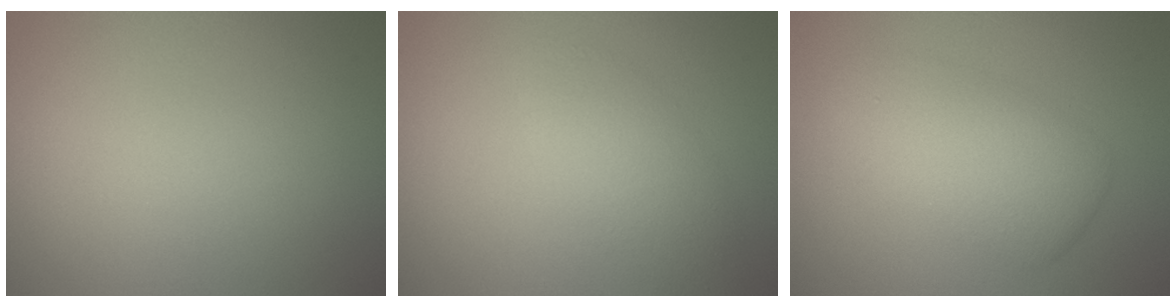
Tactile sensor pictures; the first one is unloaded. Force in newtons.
{"total": 2.7, "press": 2.7, "slide": 0.0}
{"total": 4.6, "press": 4.6, "slide": 0.1}